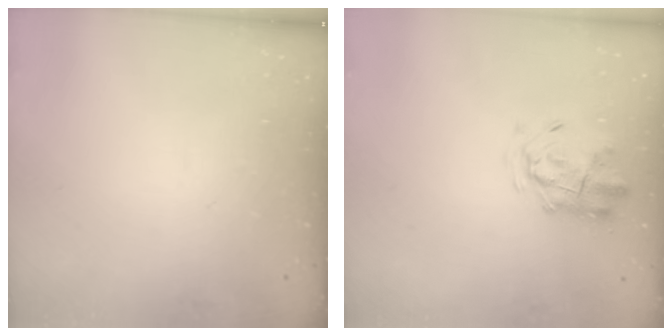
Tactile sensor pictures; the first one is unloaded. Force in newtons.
{"total": 3.4, "press": 3.1, "slide": 1.4}